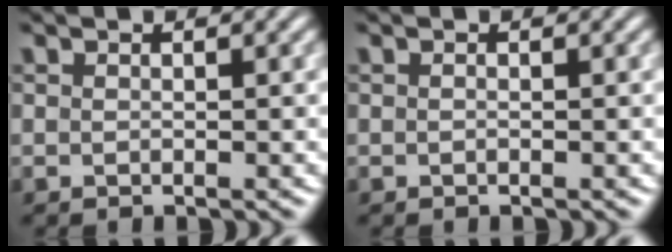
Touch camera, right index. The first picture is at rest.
{"total": 0.0}